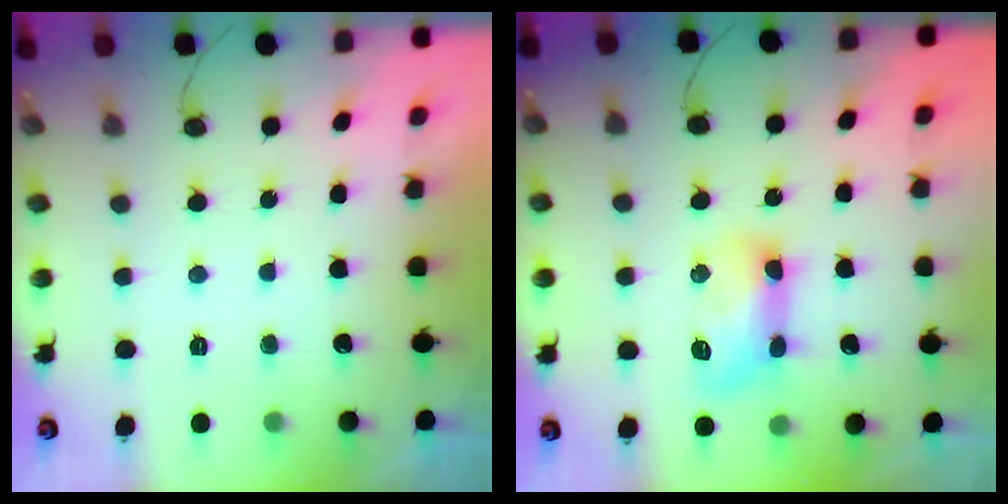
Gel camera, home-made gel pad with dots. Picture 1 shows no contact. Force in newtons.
{"total": 10.5, "press": 10.5, "slide": 1.3}